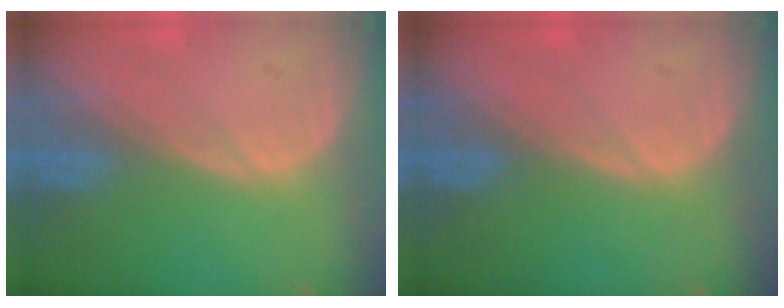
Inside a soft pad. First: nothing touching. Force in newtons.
{"total": 0.0}